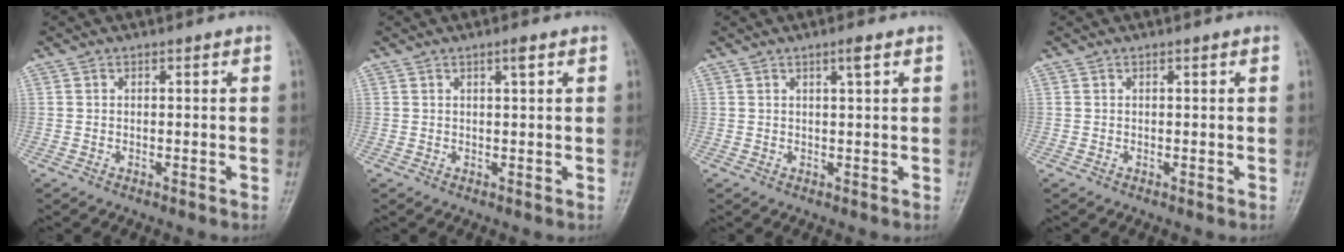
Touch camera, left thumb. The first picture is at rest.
{"total": 1.5, "force": [0.8, 0.1, 1.3], "torque": [-0.021, -0.003, 0.014]}
{"total": 1.9, "force": [1.0, 0.0, 1.6], "torque": [-0.029, -0.005, 0.019]}
{"total": 0.0}